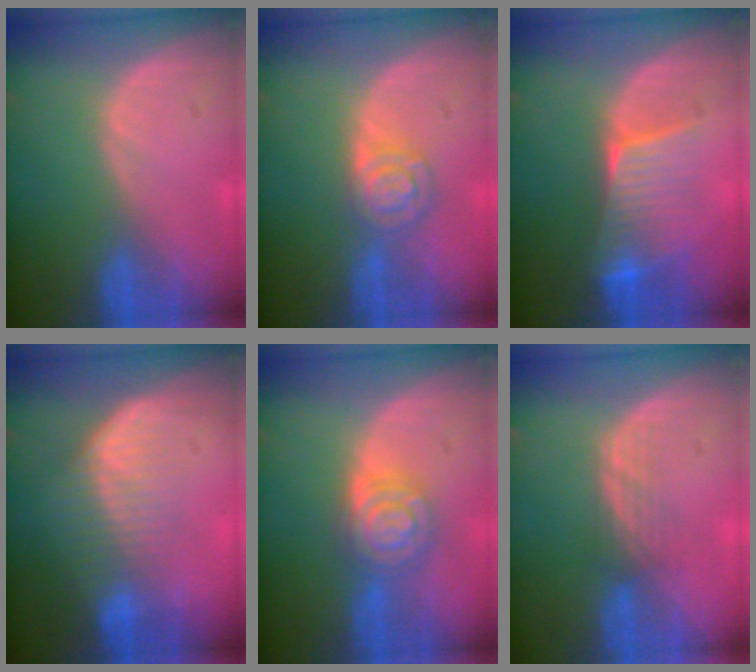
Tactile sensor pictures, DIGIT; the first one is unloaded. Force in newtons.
{"total": 5.3, "press": 4.6, "slide": 2.5}
{"total": 6.5, "press": 6.4, "slide": 1.5}
{"total": 6.7, "press": 6.2, "slide": 2.4}
{"total": 6.7, "press": 6.7, "slide": 0.4}
{"total": 2.8, "press": 2.5, "slide": 1.2}